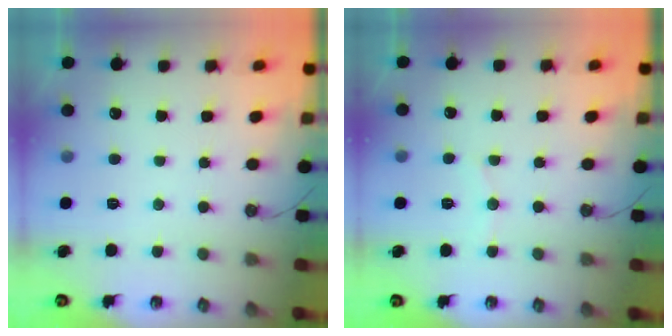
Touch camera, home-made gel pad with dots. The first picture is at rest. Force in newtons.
{"total": 4.3, "press": 4.2, "slide": 0.4}